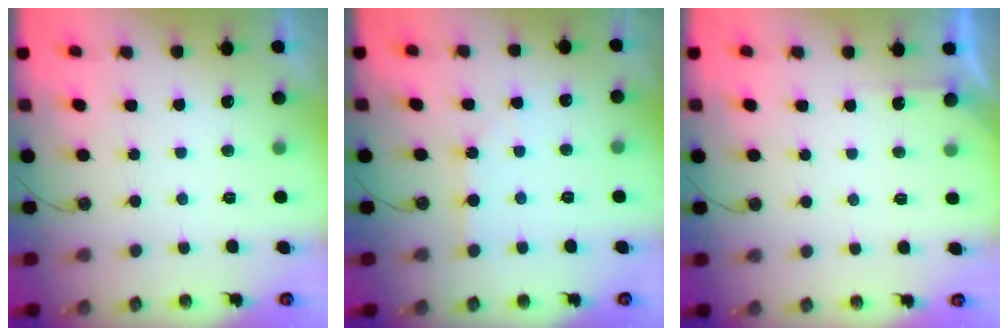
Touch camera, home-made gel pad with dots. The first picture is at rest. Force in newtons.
{"total": 1.7, "press": 1.7, "slide": 0.1}
{"total": 1.7, "press": 1.7, "slide": 0.3}